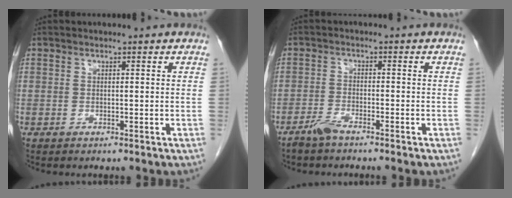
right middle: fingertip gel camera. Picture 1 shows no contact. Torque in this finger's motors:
{"motor_torque": [-0.36, -0.09, 0.07, 0.00]}